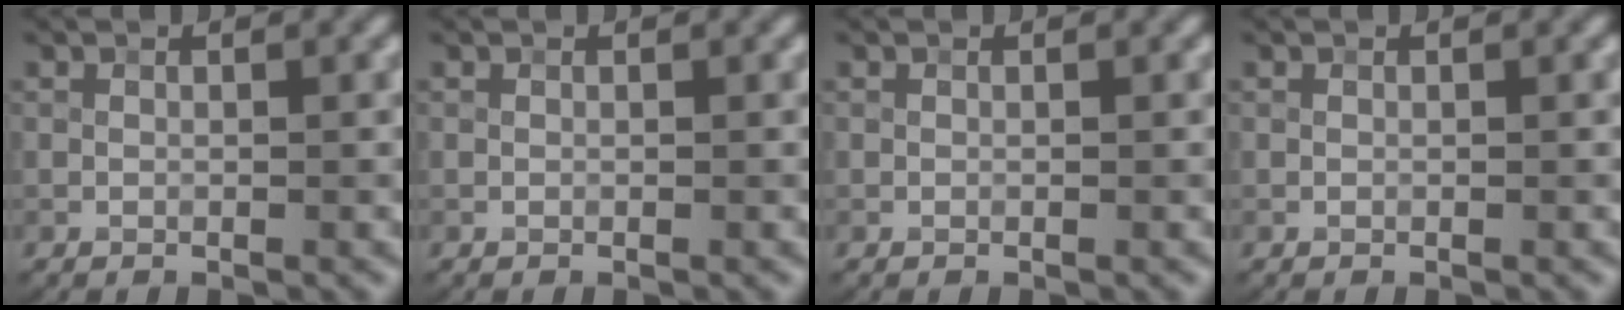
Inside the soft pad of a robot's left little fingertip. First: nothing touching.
{"total": 0.0}
{"total": 0.0}
{"total": 0.0}